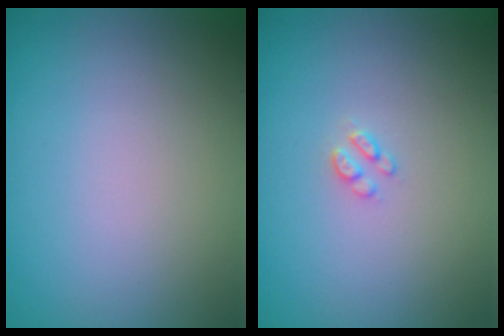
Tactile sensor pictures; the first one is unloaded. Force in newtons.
{"total": 1.0, "press": 0.9, "slide": 0.2}